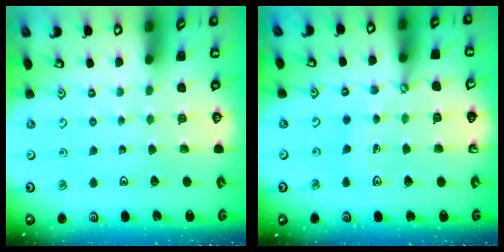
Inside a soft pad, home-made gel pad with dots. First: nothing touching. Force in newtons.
{"total": 9.3, "press": 9.1, "slide": 1.8}